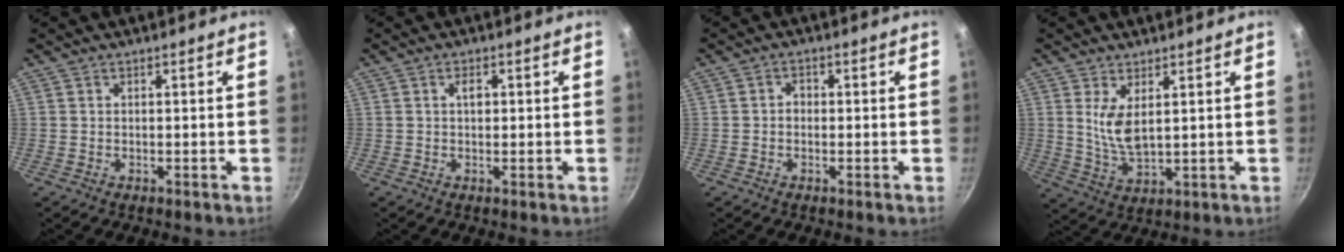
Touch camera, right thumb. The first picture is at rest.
{"total": 2.0, "force": [0.3, 1.2, 1.6], "torque": [-0.021, 0.001, 0.002]}
{"total": 1.9, "force": [-0.2, 1.6, 1.0], "torque": [-0.009, 0.008, -0.007]}
{"total": 6.7, "force": [2.1, 3.0, 5.6], "torque": [-0.103, -0.028, 0.050]}